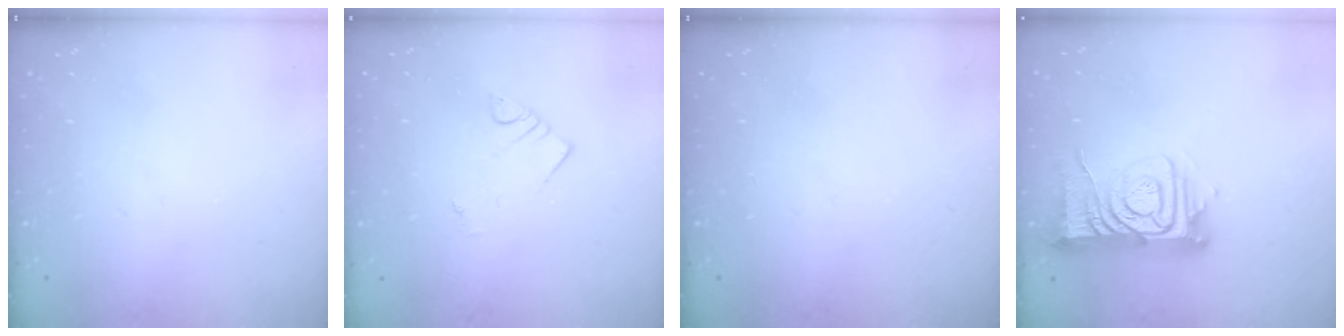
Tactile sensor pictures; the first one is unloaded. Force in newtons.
{"total": 2.8, "press": 2.8, "slide": 0.2}
{"total": 0.0}
{"total": 12.7, "press": 12.6, "slide": 1.4}